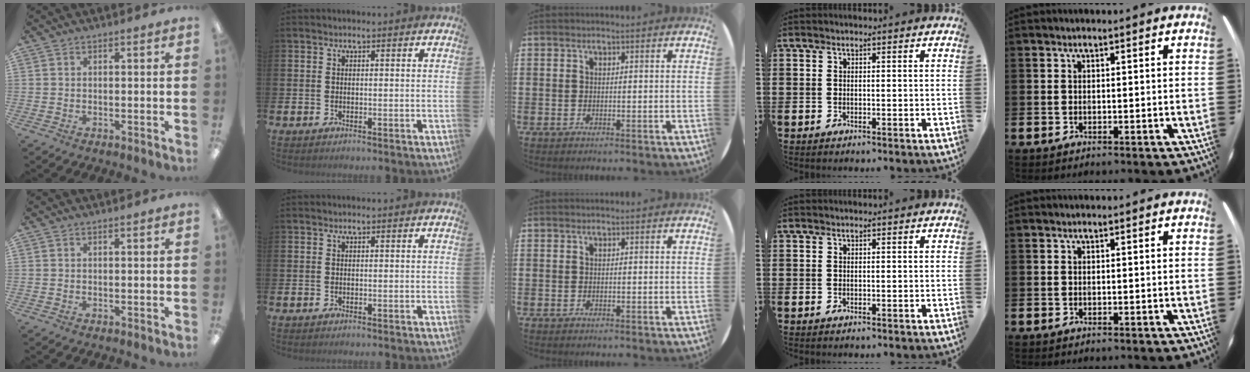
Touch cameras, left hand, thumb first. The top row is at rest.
{}